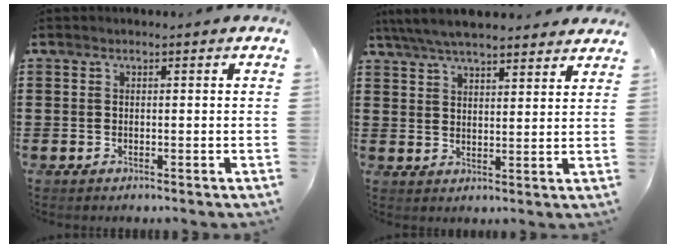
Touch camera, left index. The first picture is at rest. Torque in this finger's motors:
{"motor_torque": [1.10, -1.04, 0.49, 0.21]}